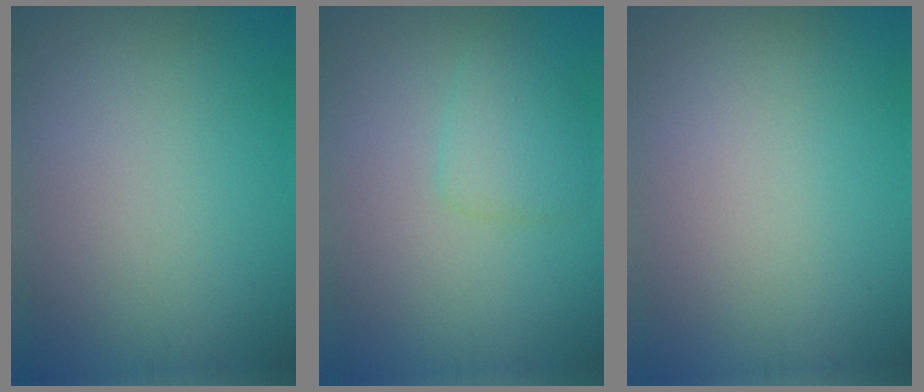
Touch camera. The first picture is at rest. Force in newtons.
{"total": 2.2, "press": 2.2, "slide": 0.1}
{"total": 0.0}